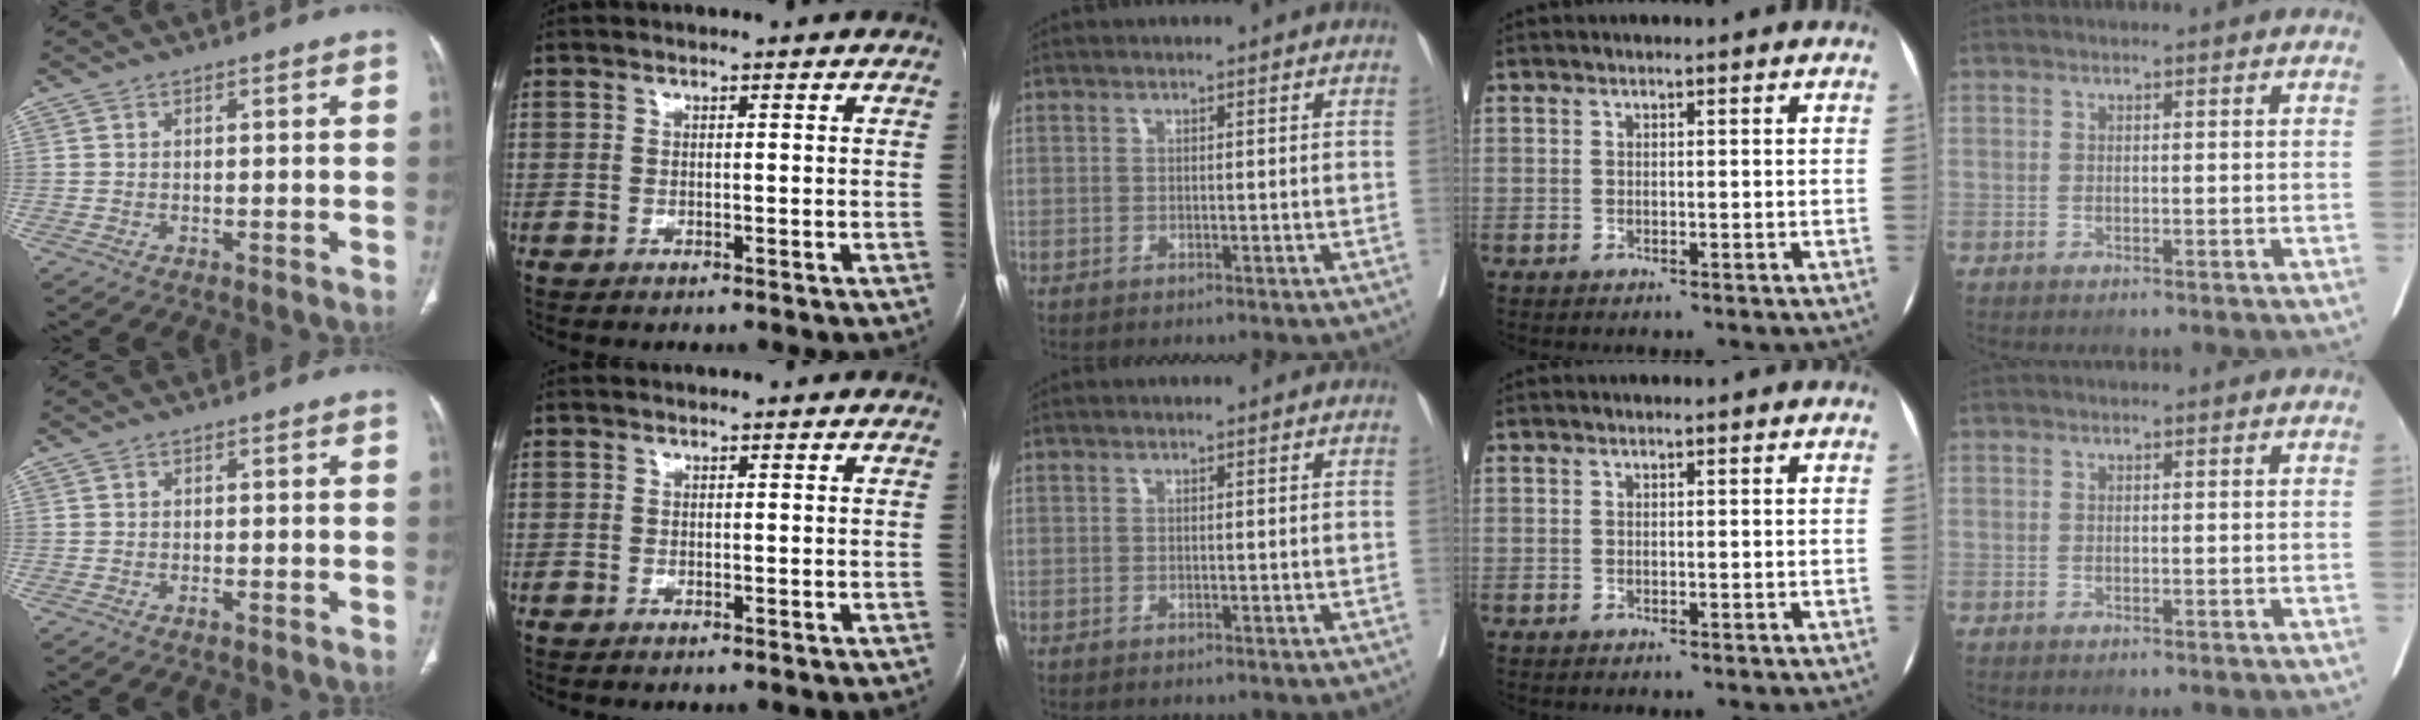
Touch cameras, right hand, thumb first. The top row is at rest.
{"thumb": {"total": 0.9, "force": [-0.6, 0.5, 0.5], "torque": [-0.003, 0.004, -0.012]}}